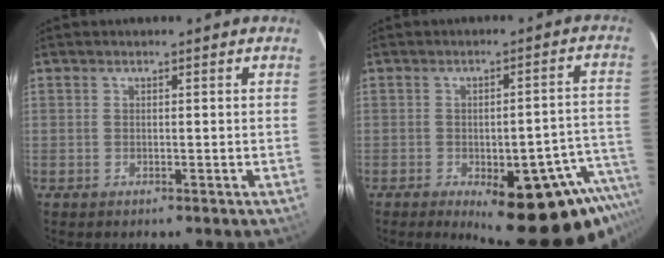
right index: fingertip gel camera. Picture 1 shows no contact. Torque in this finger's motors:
{"motor_torque": [1.86, -0.27, 0.77, 0.14]}